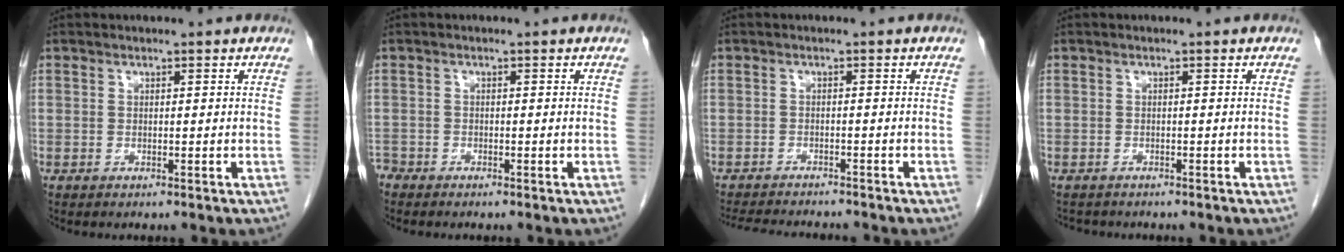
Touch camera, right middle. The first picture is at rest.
{"total": 1.4, "force": [-1.3, 0.4, 0.0], "torque": [-0.001, -0.003, -0.023]}
{"total": 8.5, "force": [-8.0, 1.2, 2.7], "torque": [-0.041, -0.006, -0.117]}
{"total": 2.4, "force": [-2.2, 0.9, 0.3], "torque": [-0.007, -0.004, -0.030]}